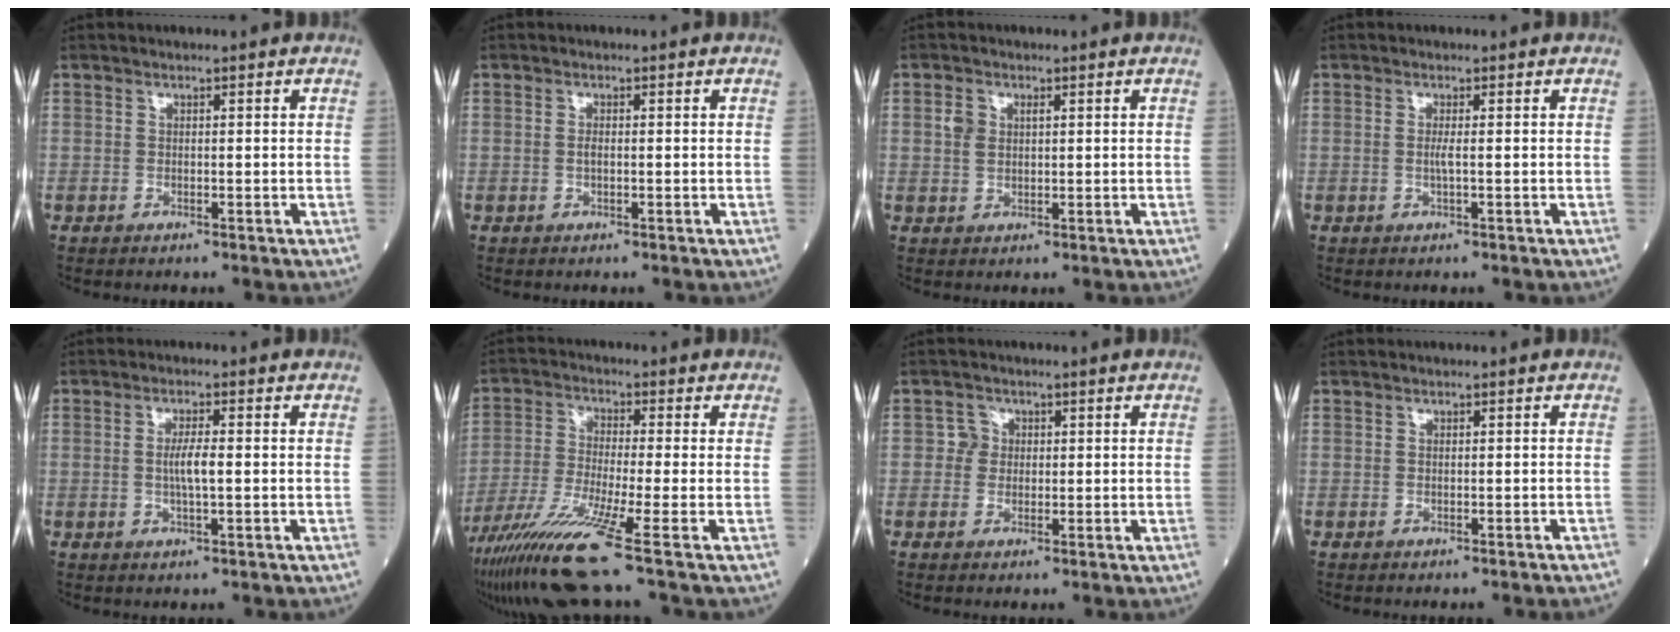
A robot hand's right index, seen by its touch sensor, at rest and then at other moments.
{"total": 0.8, "force": [-0.1, 0.2, 0.8], "torque": [-0.018, 0.000, -0.001]}
{"total": 2.7, "force": [0.8, 1.8, 1.8], "torque": [-0.040, 0.011, 0.018]}
{"total": 1.1, "force": [-0.1, -0.2, 1.1], "torque": [-0.027, -0.001, -0.004]}
{"total": 3.3, "force": [-0.1, 0.3, 3.3], "torque": [-0.064, -0.002, -0.002]}
{"total": 12.1, "force": [-7.8, -1.8, 9.1], "torque": [-0.179, -0.040, -0.145]}
{"total": 2.1, "force": [0.3, 2.0, 0.4], "torque": [0.000, 0.002, 0.001]}
{"total": 1.1, "force": [-0.9, -0.3, 0.4], "torque": [-0.005, 0.002, -0.011]}